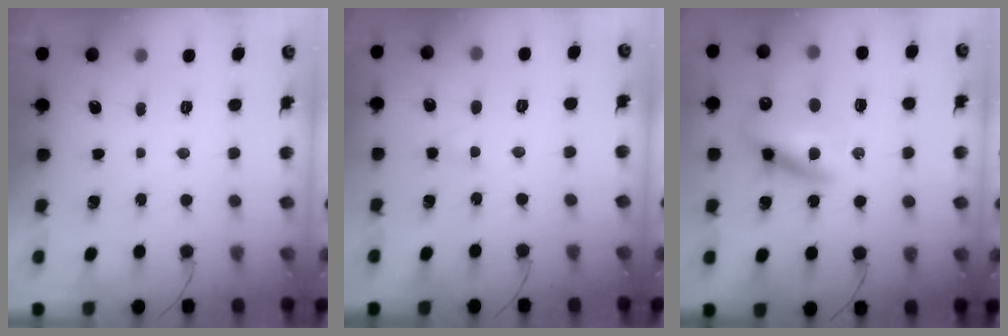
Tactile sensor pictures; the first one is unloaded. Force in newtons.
{"total": 1.9, "press": 1.7, "slide": 0.8}
{"total": 15.1, "press": 14.6, "slide": 3.8}